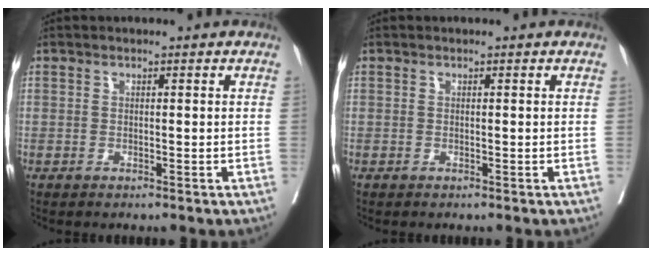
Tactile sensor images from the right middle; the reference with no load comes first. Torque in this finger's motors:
{"motor_torque": [-0.01, 0.06, -0.03, 0.00]}